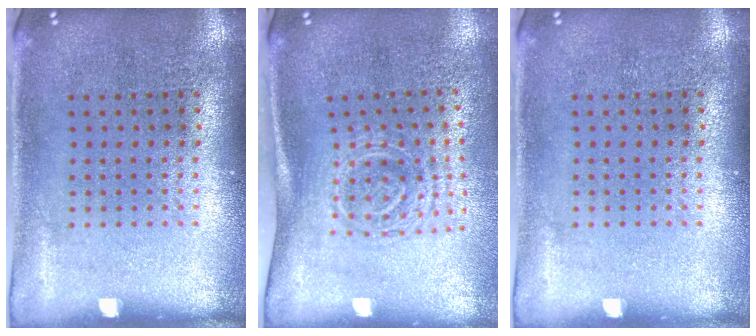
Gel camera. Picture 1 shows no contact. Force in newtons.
{"total": 1.7, "press": 1.2, "slide": 1.2}
{"total": 0.0}